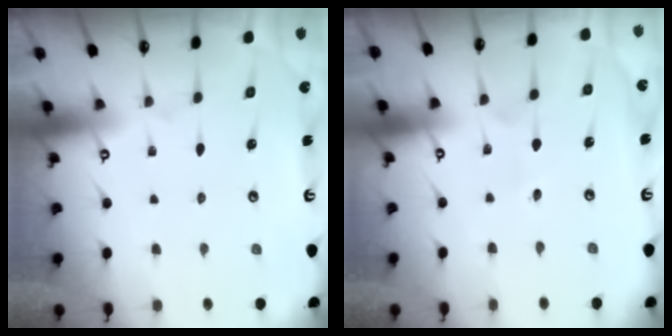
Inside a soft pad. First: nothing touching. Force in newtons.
{"total": 2.9, "press": 2.8, "slide": 0.4}